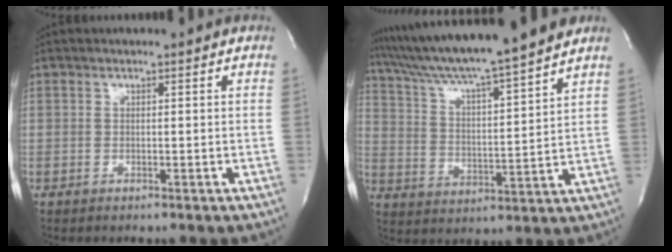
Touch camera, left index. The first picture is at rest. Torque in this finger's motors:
{"motor_torque": [0.29, -0.43, 0.83, 0.21]}